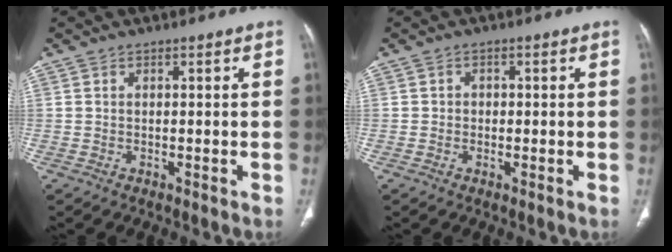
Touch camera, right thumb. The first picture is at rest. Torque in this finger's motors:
{"motor_torque": [-0.47, 0.06, -0.15, 0.64, -0.08]}